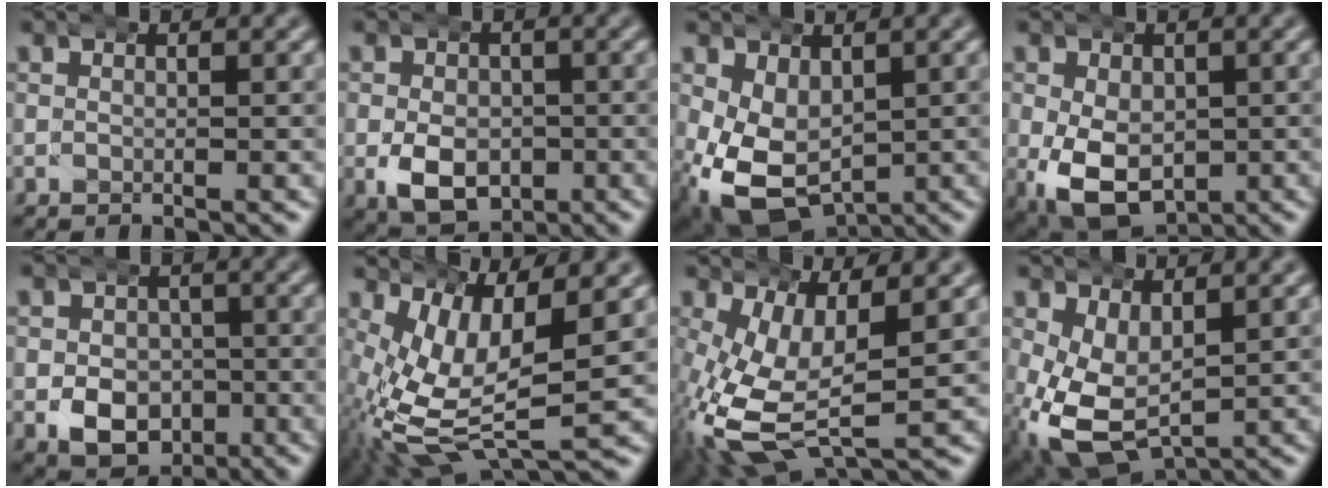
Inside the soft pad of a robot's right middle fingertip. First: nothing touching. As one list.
[{"total": 7.0, "force": [-2.4, 5.4, 3.8], "torque": [-0.074, -0.030, -0.025]}, {"total": 11.5, "force": [-4.4, 9.0, 5.8], "torque": [-0.145, -0.078, -0.048]}, {"total": 11.2, "force": [-4.1, 8.8, 5.7], "torque": [-0.137, -0.068, -0.039]}, {"total": 7.4, "force": [-2.9, 6.1, 3.2], "torque": [-0.047, -0.033, -0.037]}, {"total": 9.8, "force": [-1.9, 5.7, 7.7], "torque": [-0.159, -0.036, -0.010]}, {"total": 9.5, "force": [-2.5, 6.1, 6.9], "torque": [-0.169, -0.052, -0.012]}, {"total": 10.5, "force": [-3.7, 8.3, 5.4], "torque": [-0.150, -0.076, -0.038]}]